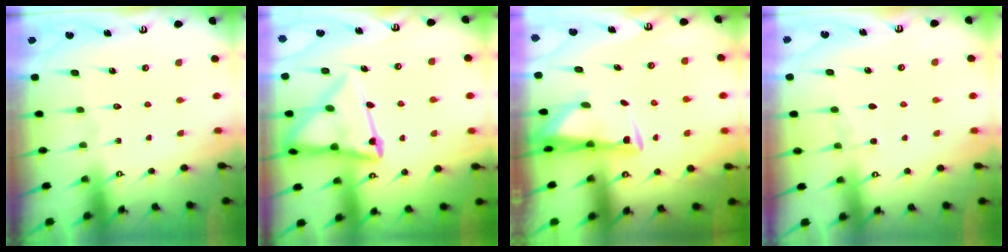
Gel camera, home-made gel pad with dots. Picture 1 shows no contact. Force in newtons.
{"total": 14.7, "press": 14.6, "slide": 1.5}
{"total": 3.0, "press": 2.9, "slide": 0.9}
{"total": 3.4, "press": 3.4, "slide": 0.5}